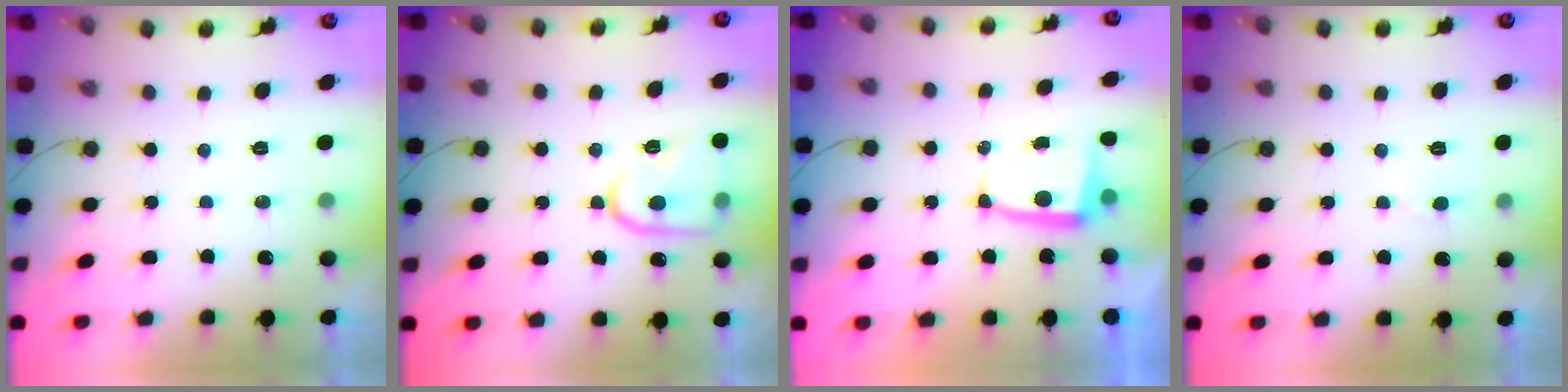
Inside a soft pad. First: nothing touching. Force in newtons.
{"total": 13.2, "press": 13.2, "slide": 1.1}
{"total": 5.2, "press": 5.1, "slide": 0.6}
{"total": 2.5, "press": 2.5, "slide": 0.2}